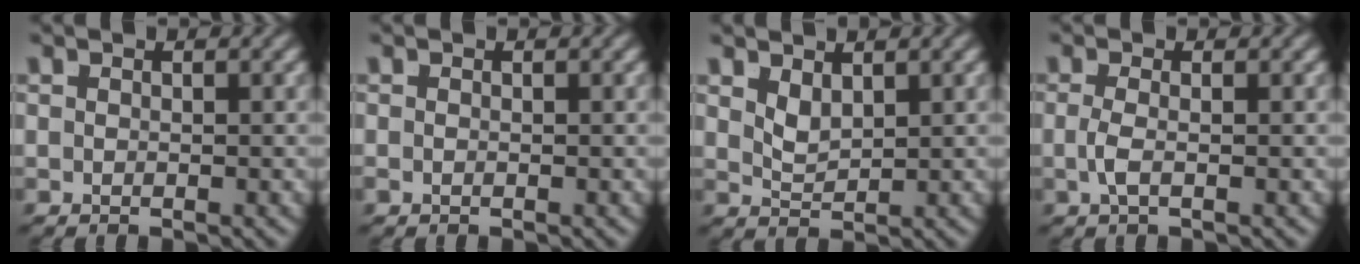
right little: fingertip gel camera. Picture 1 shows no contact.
{"total": 0.5, "force": [-0.5, 0.2, 0.2], "torque": [-0.007, -0.004, -0.006]}
{"total": 1.6, "force": [1.1, 0.3, 1.1], "torque": [-0.020, -0.009, 0.030]}
{"total": 1.4, "force": [-0.6, -0.5, 1.2], "torque": [-0.027, -0.012, -0.003]}